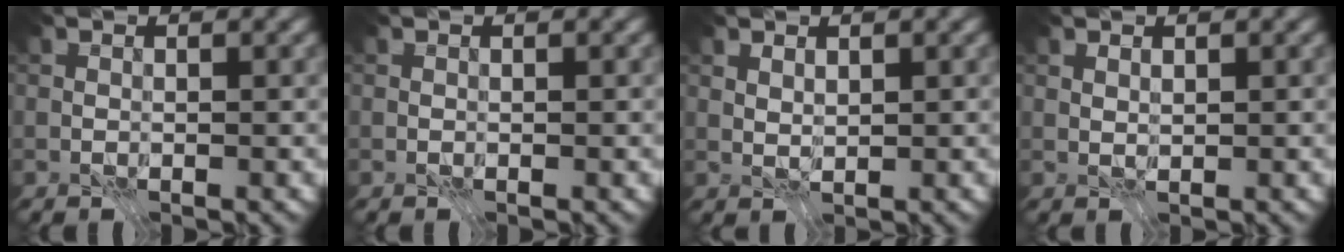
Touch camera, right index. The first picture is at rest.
{"total": 0.0}
{"total": 1.0, "force": [0.6, 0.4, 0.6], "torque": [-0.011, -0.004, 0.013]}
{"total": 0.6, "force": [0.4, 0.2, 0.4], "torque": [-0.007, -0.002, 0.009]}